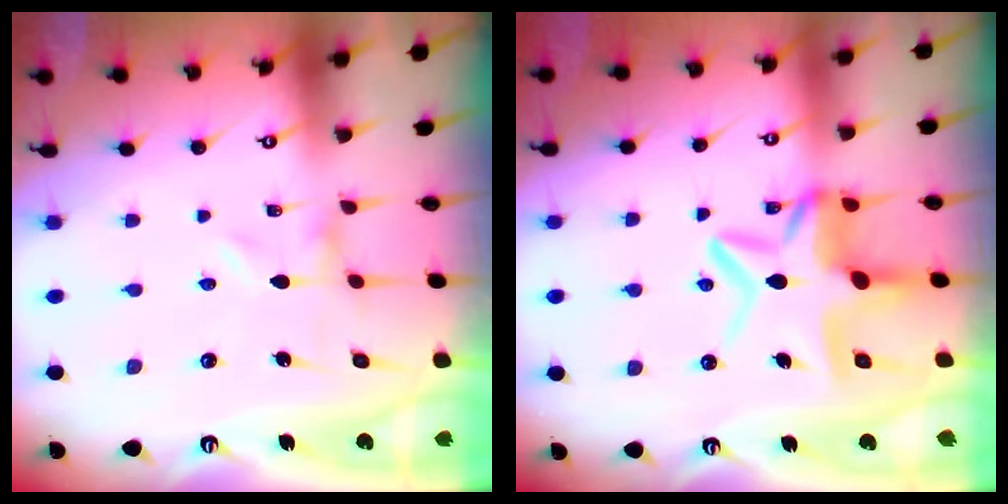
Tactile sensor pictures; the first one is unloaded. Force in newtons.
{"total": 12.1, "press": 12.1, "slide": 1.1}